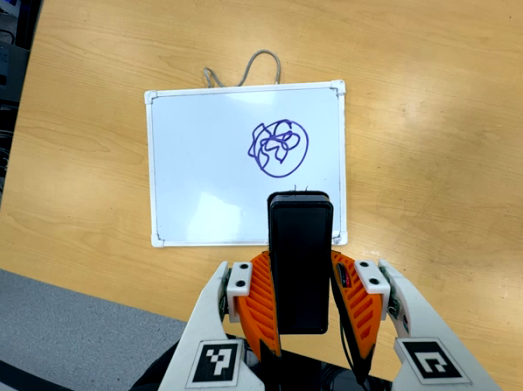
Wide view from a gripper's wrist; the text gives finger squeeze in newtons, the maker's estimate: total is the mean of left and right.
{"total": 4.4, "left": 3.0, "right": 5.7}